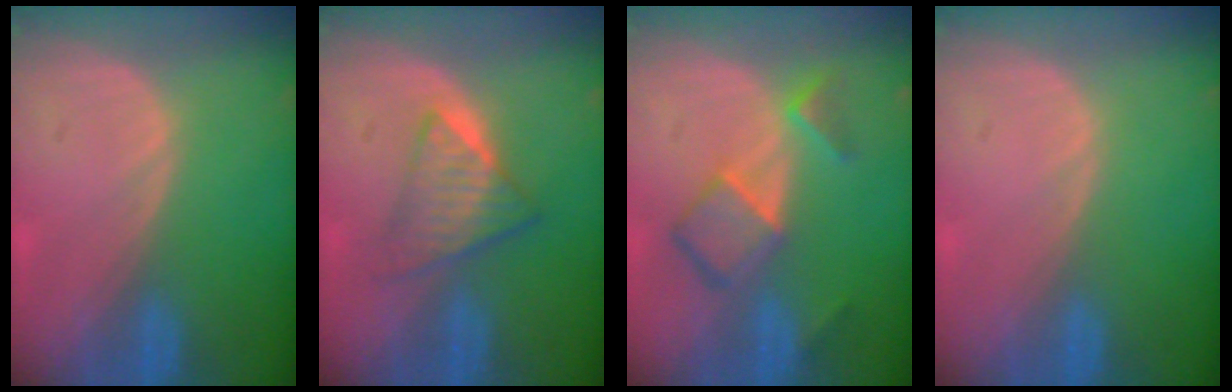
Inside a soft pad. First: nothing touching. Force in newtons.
{"total": 6.3, "press": 5.5, "slide": 3.0}
{"total": 7.1, "press": 6.0, "slide": 3.6}
{"total": 0.0}